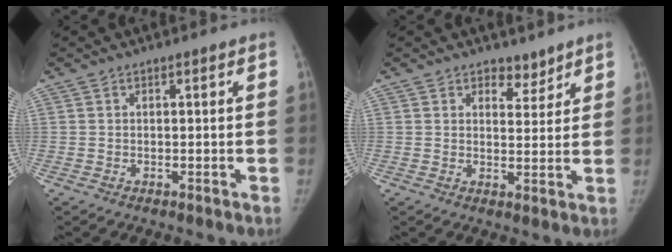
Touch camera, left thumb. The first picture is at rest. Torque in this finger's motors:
{"motor_torque": [-0.11, 0.03, 0.37, -0.31, 0.00]}